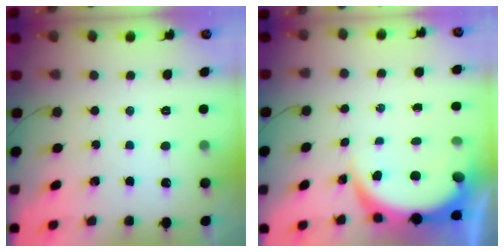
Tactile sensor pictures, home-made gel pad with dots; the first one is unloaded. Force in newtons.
{"total": 5.3, "press": 5.3, "slide": 0.5}